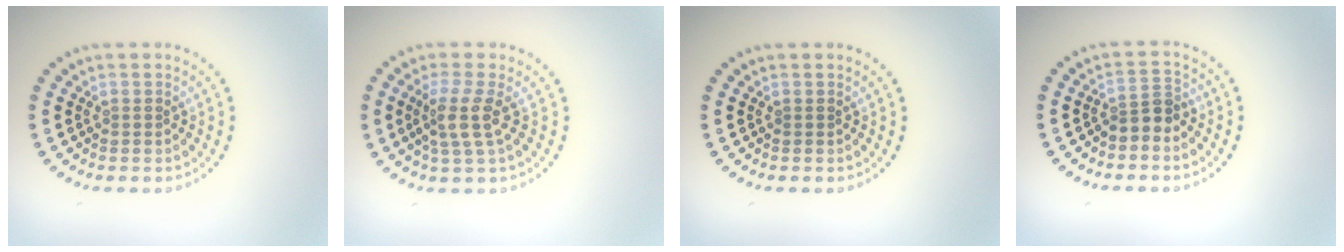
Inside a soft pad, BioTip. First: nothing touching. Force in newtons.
{"total": 3.0, "press": 2.3, "slide": 1.9}
{"total": 0.0}
{"total": 2.2, "press": 1.8, "slide": 1.4}